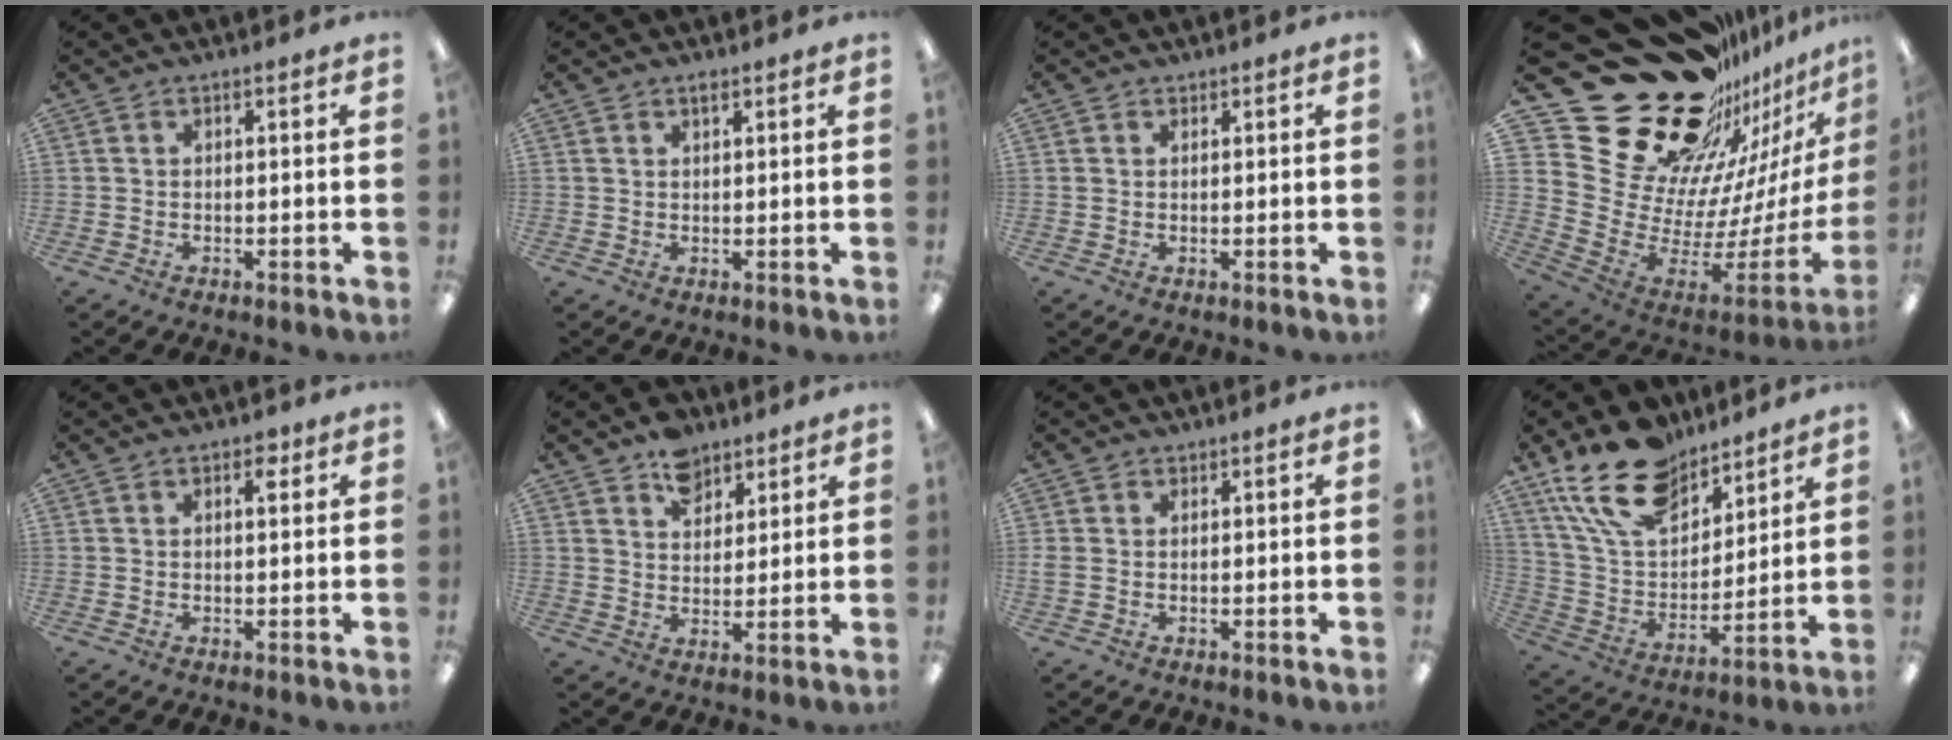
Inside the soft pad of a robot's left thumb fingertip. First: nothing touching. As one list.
[{"total": 1.1, "force": [1.0, 0.3, 0.4], "torque": [0.000, -0.003, 0.017]}, {"total": 1.0, "force": [0.7, 0.6, 0.1], "torque": [-0.004, 0.002, 0.014]}, {"total": 33.3, "force": [22.2, 18.5, 16.7], "torque": [-0.236, -0.201, 0.469]}, {"total": 2.5, "force": [1.3, 1.2, 1.7], "torque": [-0.012, -0.006, 0.017]}, {"total": 7.9, "force": [5.8, 4.9, 2.4], "torque": [-0.031, -0.028, 0.103]}, {"total": 1.2, "force": [0.5, 0.8, 0.6], "torque": [-0.014, 0.003, 0.008]}, {"total": 19.3, "force": [13.9, 10.2, 8.7], "torque": [-0.179, -0.072, 0.258]}]